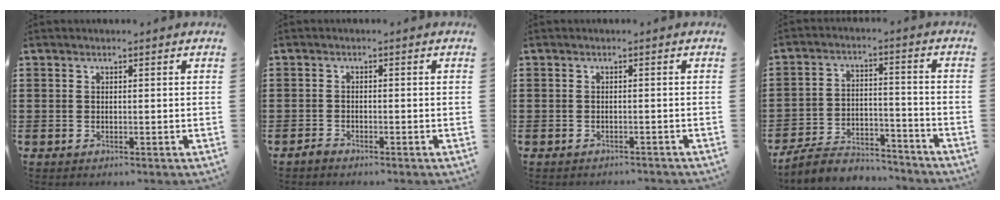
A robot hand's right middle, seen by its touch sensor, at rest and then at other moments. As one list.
[{"total": 1.1, "force": [-1.0, 0.3, 0.4], "torque": [-0.018, -0.004, -0.023]}, {"total": 0.9, "force": [-0.9, 0.1, 0.0], "torque": [-0.002, 0.001, -0.019]}, {"total": 6.0, "force": [-5.6, 1.5, 1.4], "torque": [-0.034, 0.011, -0.112]}]